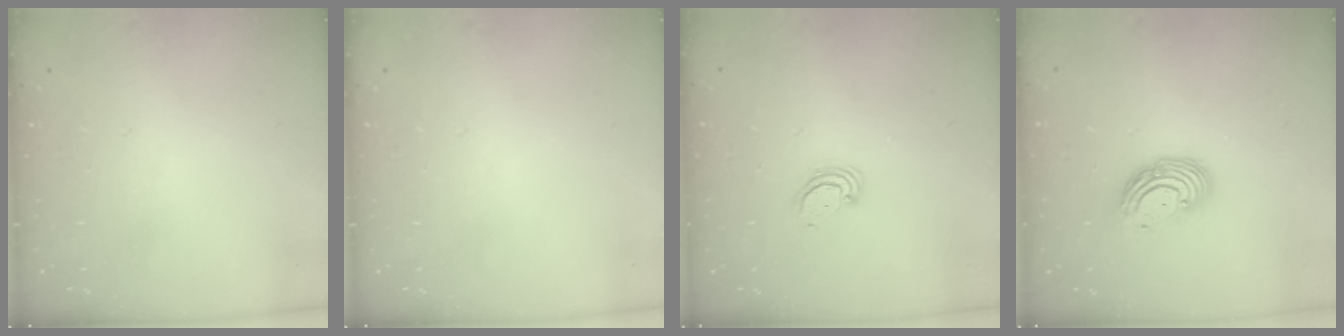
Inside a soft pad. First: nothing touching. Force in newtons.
{"total": 0.0}
{"total": 3.1, "press": 3.1, "slide": 0.3}
{"total": 9.0, "press": 8.8, "slide": 1.7}